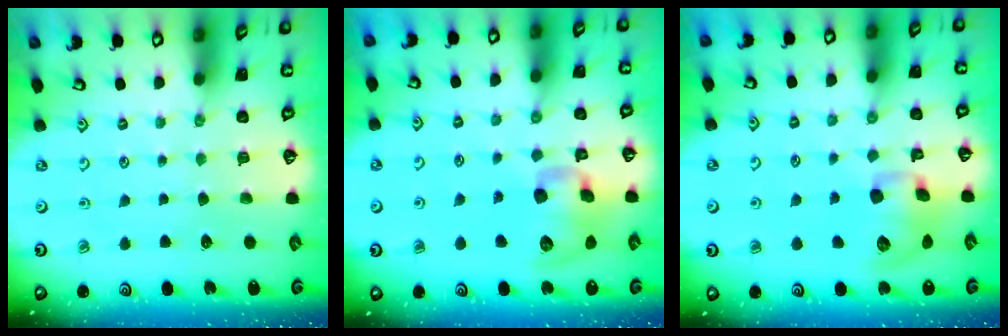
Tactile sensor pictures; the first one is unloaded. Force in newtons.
{"total": 13.6, "press": 13.4, "slide": 2.1}
{"total": 12.0, "press": 11.8, "slide": 2.0}